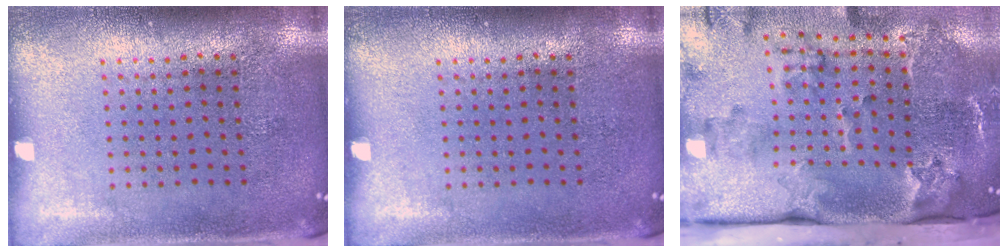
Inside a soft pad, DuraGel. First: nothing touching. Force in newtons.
{"total": 0.0}
{"total": 4.0, "press": 2.7, "slide": 3.0}